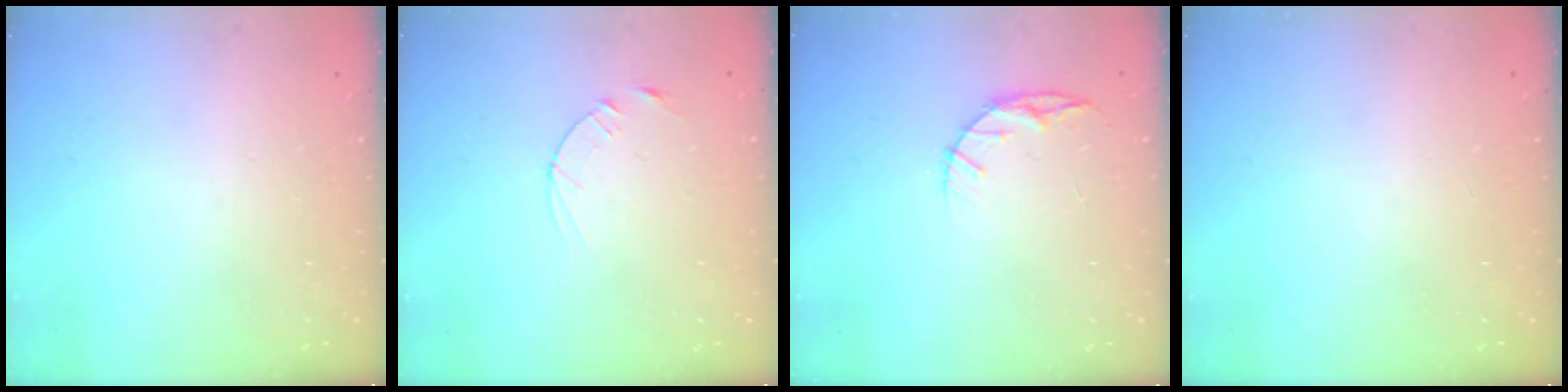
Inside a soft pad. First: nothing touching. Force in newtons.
{"total": 2.5, "press": 2.5, "slide": 0.3}
{"total": 5.8, "press": 5.8, "slide": 0.6}
{"total": 0.0}